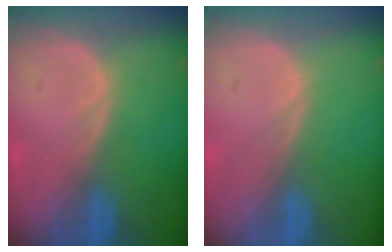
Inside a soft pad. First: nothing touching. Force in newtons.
{"total": 0.0}